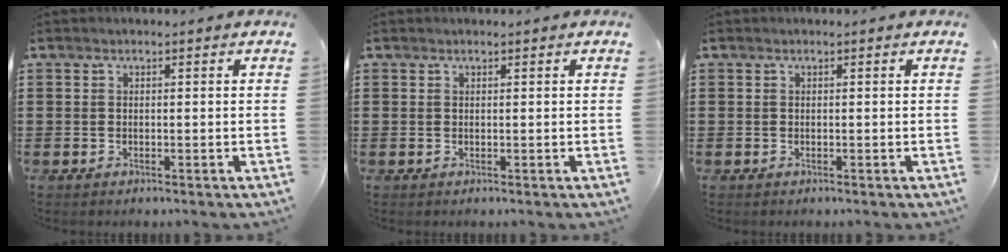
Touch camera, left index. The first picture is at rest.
{"total": 0.0}
{"total": 0.0}